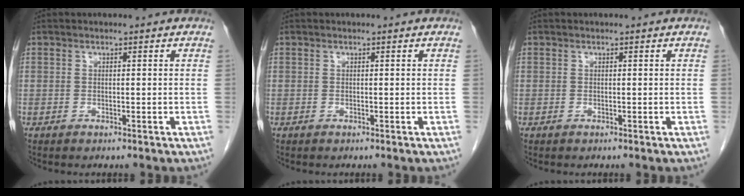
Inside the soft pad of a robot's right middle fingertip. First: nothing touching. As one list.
[{"total": 0.0}, {"total": 0.0}]